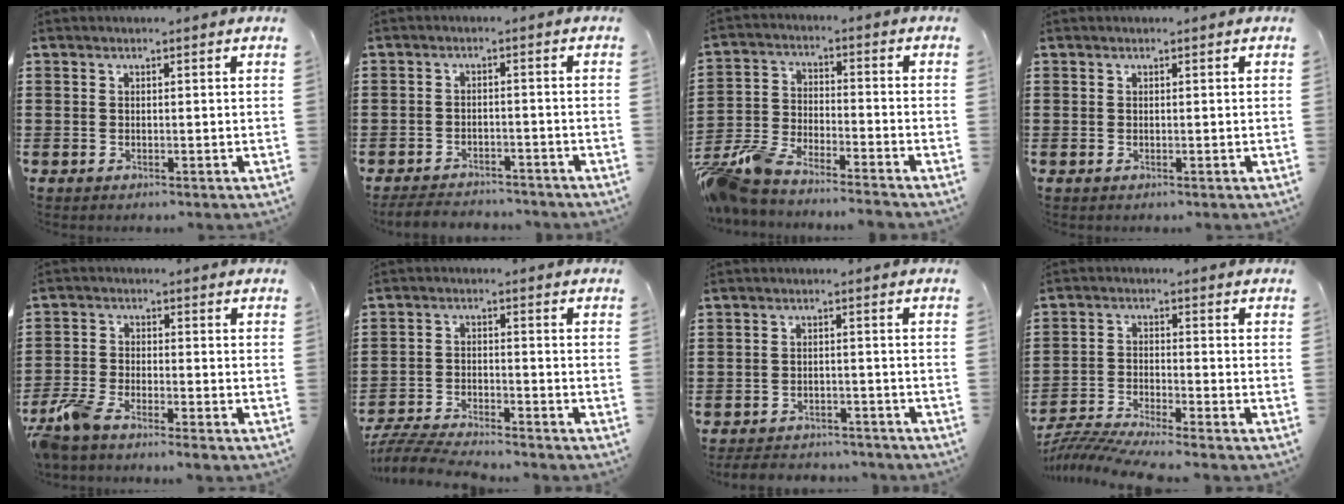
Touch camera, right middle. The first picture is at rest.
{"total": 3.4, "force": [-3.4, 0.5, 0.2], "torque": [-0.014, -0.001, -0.075]}
{"total": 7.7, "force": [-7.4, 0.8, 1.9], "torque": [-0.062, 0.000, -0.152]}
{"total": 0.0}
{"total": 5.0, "force": [-4.3, 0.7, 2.4], "torque": [-0.083, -0.014, -0.092]}
{"total": 5.8, "force": [-5.6, 0.3, 1.2], "torque": [-0.037, -0.002, -0.116]}
{"total": 3.4, "force": [-3.3, 0.6, -0.1], "torque": [-0.010, -0.002, -0.074]}
{"total": 5.5, "force": [-5.3, -0.2, 1.4], "torque": [-0.042, -0.016, -0.111]}